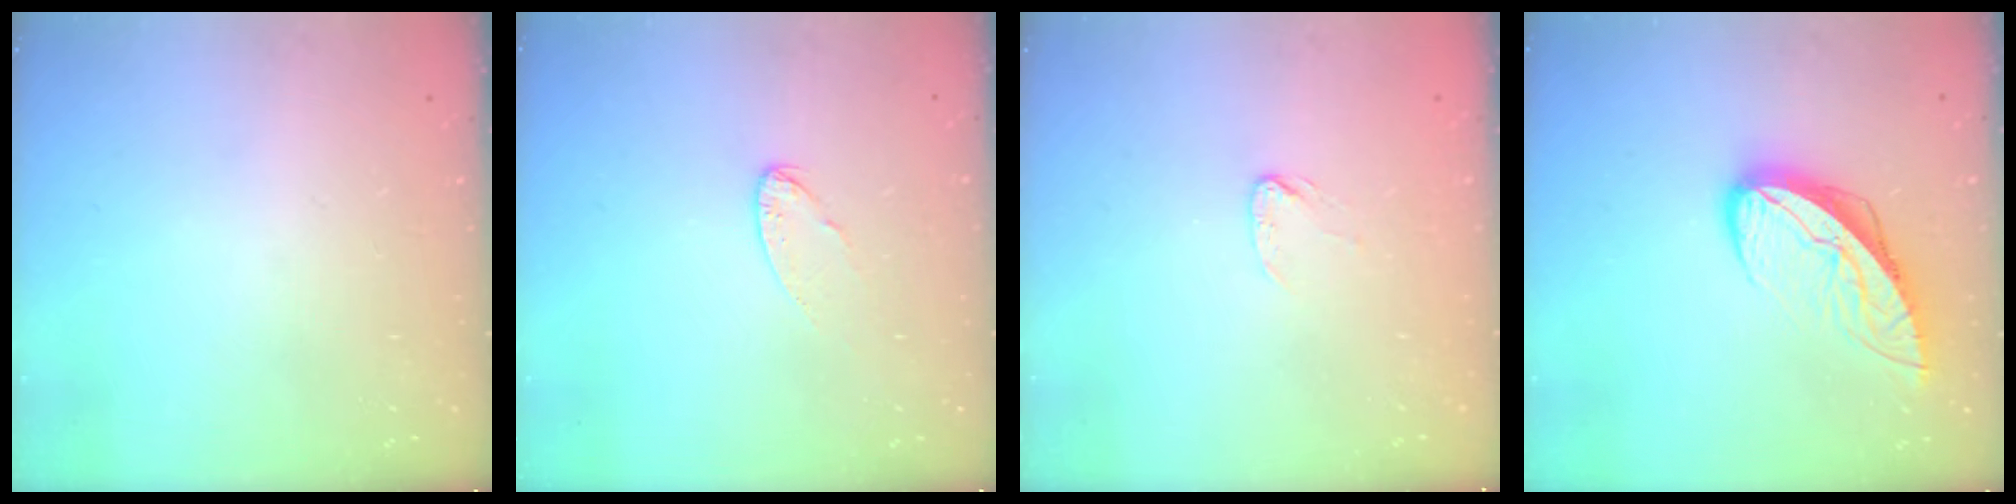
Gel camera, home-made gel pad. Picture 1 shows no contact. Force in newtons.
{"total": 6.0, "press": 6.0, "slide": 0.5}
{"total": 3.1, "press": 3.1, "slide": 0.4}
{"total": 9.1, "press": 9.0, "slide": 1.0}